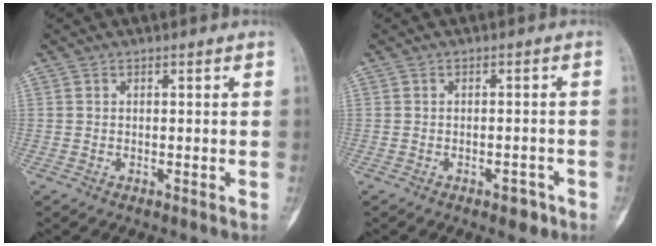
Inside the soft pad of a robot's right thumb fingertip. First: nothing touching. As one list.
[{"total": 3.1, "force": [-1.8, 1.5, 1.9], "torque": [-0.016, 0.011, -0.019]}]